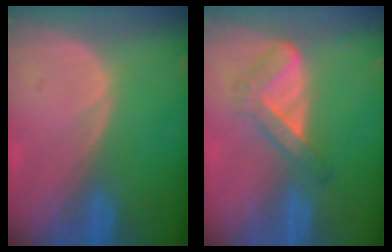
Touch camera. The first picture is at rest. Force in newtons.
{"total": 5.6, "press": 4.7, "slide": 3.0}